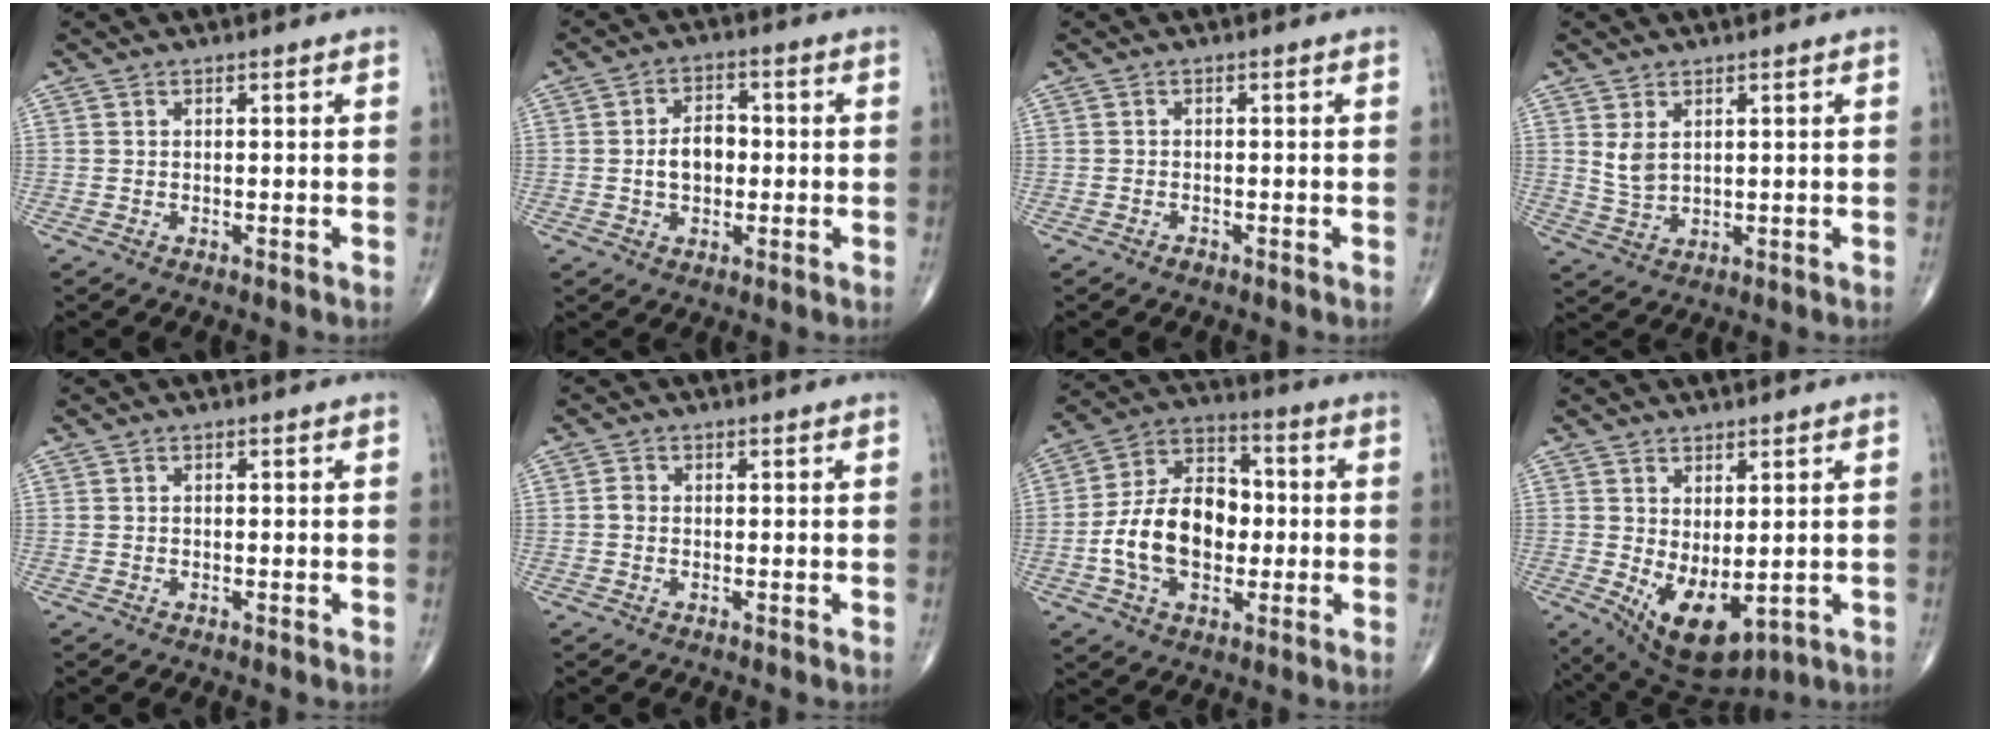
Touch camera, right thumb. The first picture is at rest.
{"total": 6.2, "force": [-0.4, 4.3, 4.5], "torque": [-0.059, 0.016, -0.011]}
{"total": 0.9, "force": [-0.7, 0.5, 0.2], "torque": [0.001, 0.003, -0.015]}
{"total": 3.8, "force": [1.5, 2.3, 2.7], "torque": [-0.049, -0.011, 0.040]}
{"total": 0.0}
{"total": 1.3, "force": [-0.2, 1.0, 0.7], "torque": [-0.008, 0.003, -0.006]}
{"total": 16.3, "force": [-2.0, 11.0, 11.9], "torque": [-0.185, 0.034, -0.036]}
{"total": 10.1, "force": [-1.4, 5.1, 8.6], "torque": [-0.129, -0.011, 0.004]}